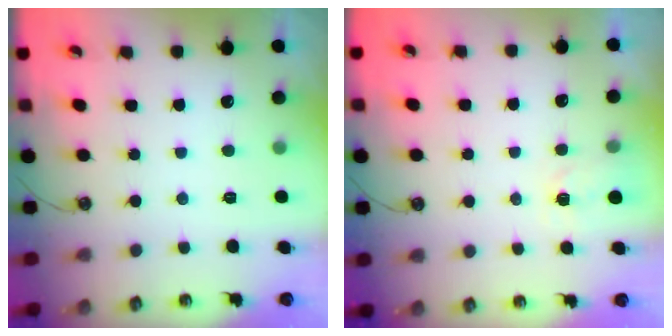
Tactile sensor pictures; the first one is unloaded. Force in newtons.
{"total": 2.9, "press": 2.9, "slide": 0.5}